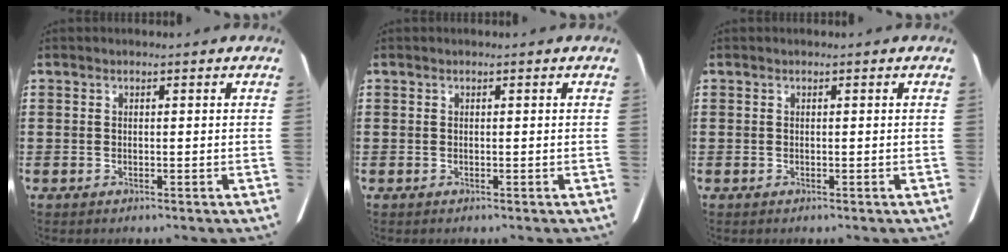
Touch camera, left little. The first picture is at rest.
{"total": 0.0}
{"total": 0.0}